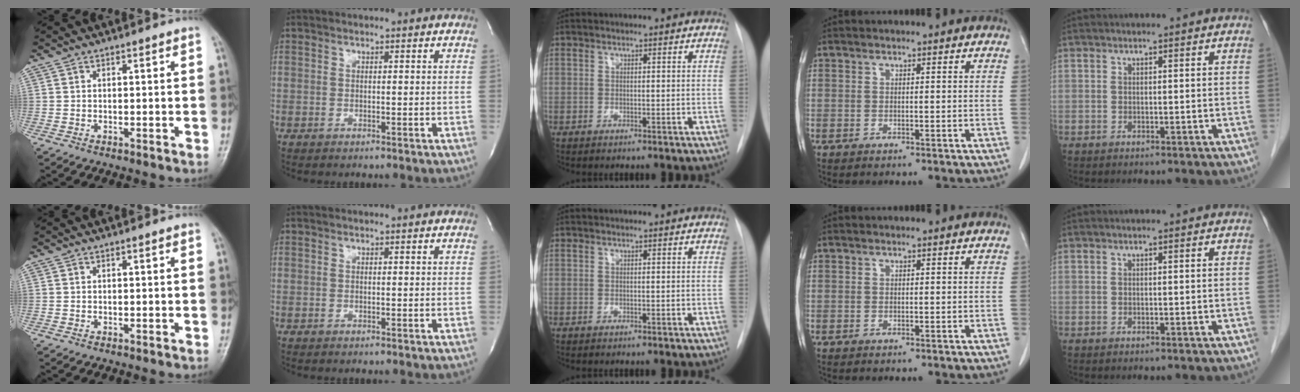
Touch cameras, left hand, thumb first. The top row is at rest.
{}